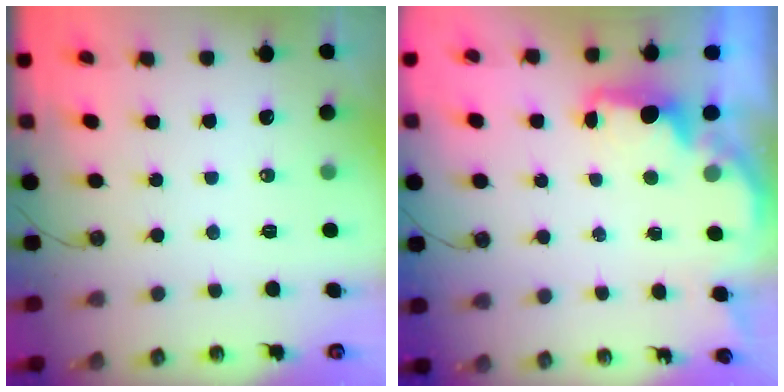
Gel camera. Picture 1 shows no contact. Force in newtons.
{"total": 2.5, "press": 2.3, "slide": 0.8}